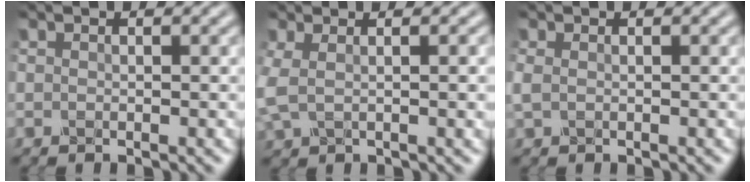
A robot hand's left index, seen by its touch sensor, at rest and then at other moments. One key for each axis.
{"total": 4.0, "fx": 0.4, "fy": 1.8, "fz": 3.6, "tx": -0.068, "ty": 0.002, "tz": 0.007}
{"total": 0.8, "fx": 0.2, "fy": 0.5, "fz": 0.7, "tx": -0.020, "ty": 0.000, "tz": 0.003}